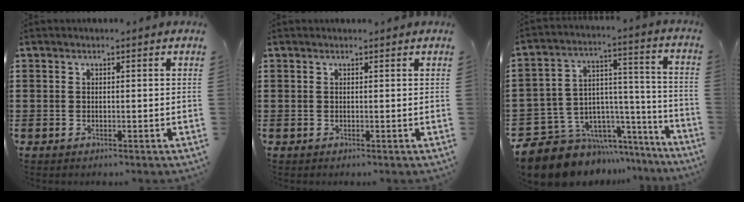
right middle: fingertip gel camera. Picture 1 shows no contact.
{"total": 0.0}
{"total": 10.3, "force": [-8.6, 5.3, 2.1], "torque": [-0.065, 0.007, -0.162]}